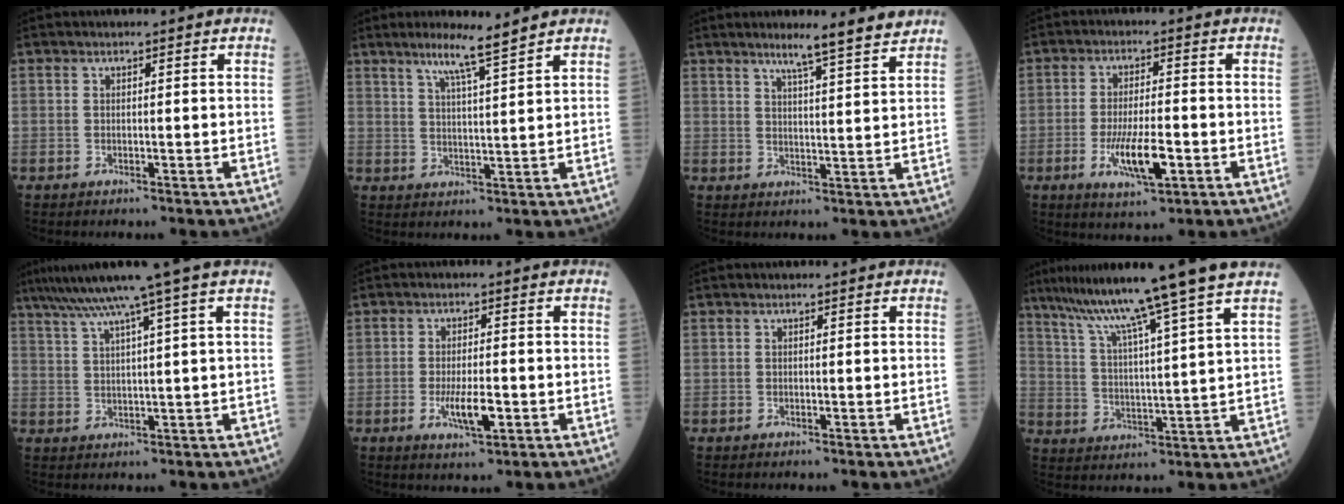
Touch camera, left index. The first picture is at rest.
{"total": 5.7, "force": [4.4, -1.0, 3.6], "torque": [-0.065, -0.006, 0.078]}
{"total": 6.9, "force": [5.9, -0.6, 3.7], "torque": [-0.062, -0.005, 0.080]}
{"total": 7.7, "force": [-2.7, 1.7, 7.0], "torque": [-0.131, -0.011, -0.048]}
{"total": 9.7, "force": [6.8, -2.4, 6.6], "torque": [-0.110, 0.020, 0.105]}
{"total": 5.0, "force": [-1.7, 1.1, 4.5], "torque": [-0.087, -0.005, -0.029]}
{"total": 0.0}
{"total": 15.2, "force": [11.6, -2.7, 9.4], "torque": [-0.151, -0.003, 0.177]}